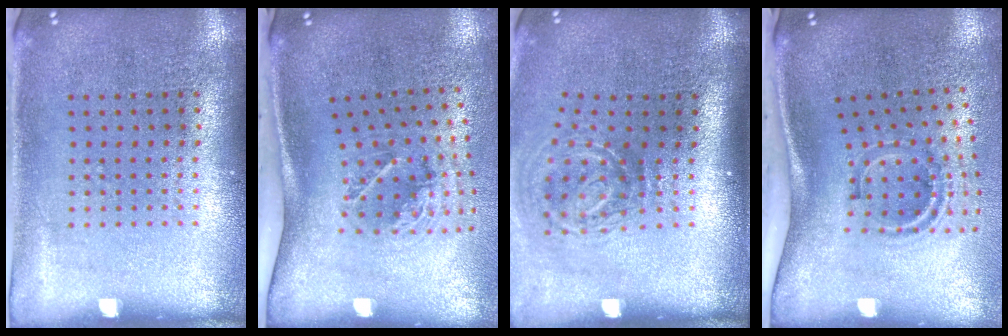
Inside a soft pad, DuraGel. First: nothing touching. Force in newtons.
{"total": 2.0, "press": 1.3, "slide": 1.6}
{"total": 2.0, "press": 1.3, "slide": 1.6}
{"total": 1.9, "press": 1.2, "slide": 1.5}